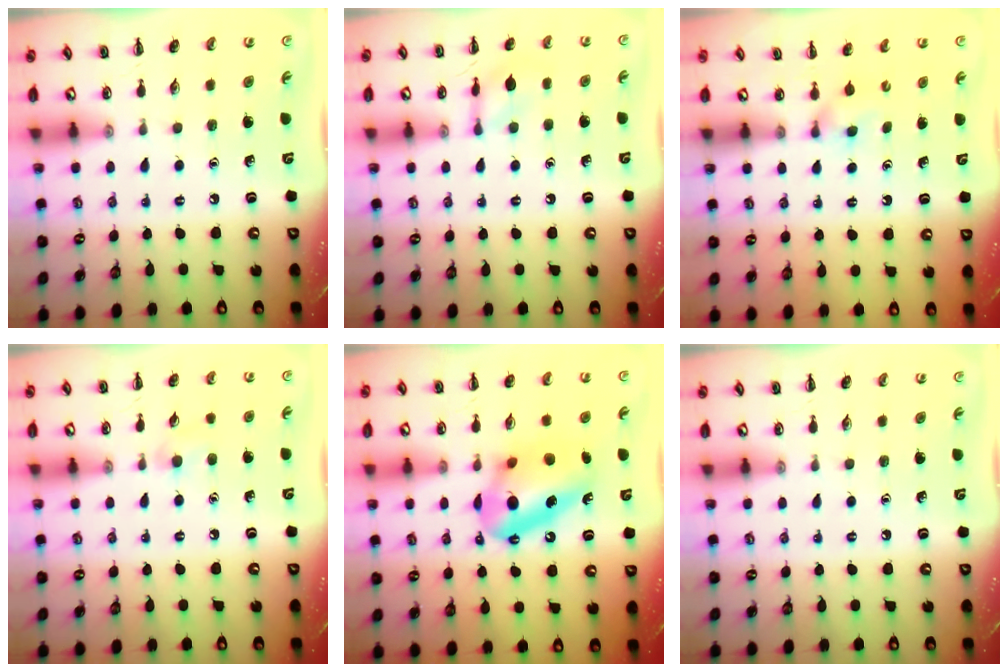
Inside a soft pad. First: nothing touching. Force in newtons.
{"total": 7.4, "press": 7.4, "slide": 0.2}
{"total": 2.3, "press": 2.1, "slide": 0.9}
{"total": 4.4, "press": 3.9, "slide": 1.9}
{"total": 12.1, "press": 12.0, "slide": 1.6}
{"total": 0.0}